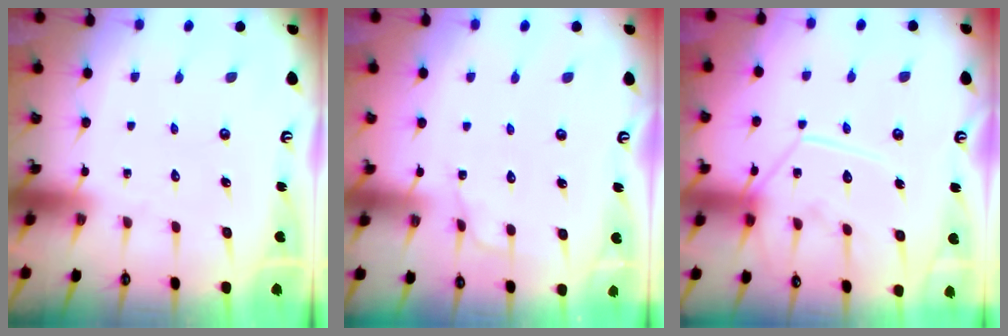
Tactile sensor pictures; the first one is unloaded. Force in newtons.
{"total": 2.7, "press": 2.7, "slide": 0.3}
{"total": 11.8, "press": 11.7, "slide": 1.0}